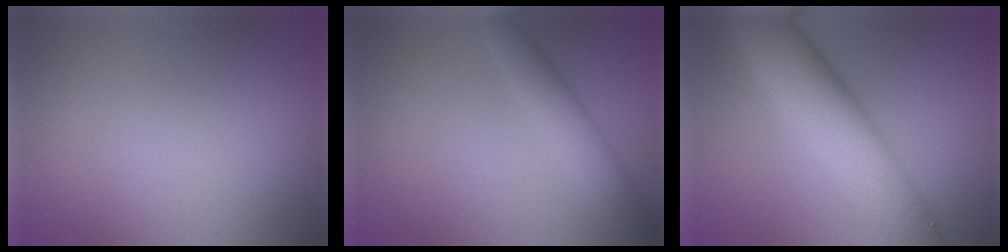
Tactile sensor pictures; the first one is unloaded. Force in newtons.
{"total": 3.0, "press": 3.0, "slide": 0.1}
{"total": 10.3, "press": 10.3, "slide": 0.3}